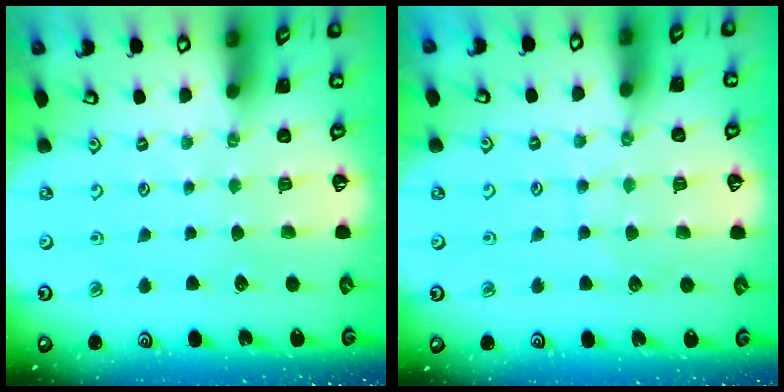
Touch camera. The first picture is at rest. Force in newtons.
{"total": 5.1, "press": 5.1, "slide": 0.5}